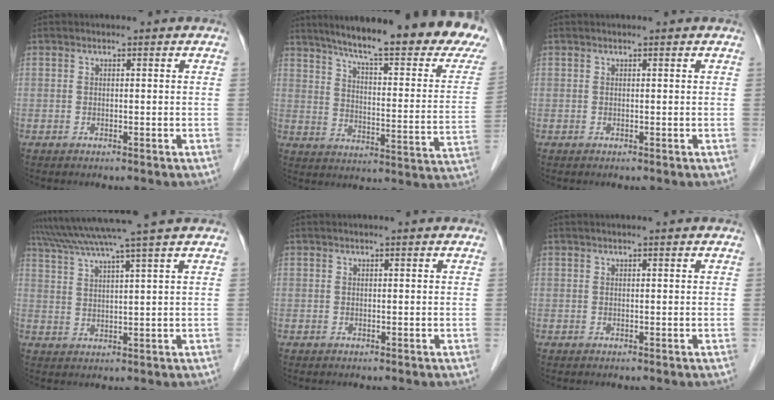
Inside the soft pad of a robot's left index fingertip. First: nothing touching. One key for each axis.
{"total": 26.5, "fx": 21.5, "fy": 2.2, "fz": 15.3, "tx": -0.225, "ty": -0.056, "tz": 0.275}
{"total": 0.7, "fx": 0.6, "fy": -0.1, "fz": 0.3, "tx": -0.004, "ty": 0.006, "tz": 0.007}
{"total": 11.0, "fx": 9.2, "fy": -2.3, "fz": 5.8, "tx": -0.103, "ty": 0.007, "tz": 0.140}
{"total": 1.4, "fx": 1.2, "fy": -0.1, "fz": 0.7, "tx": -0.009, "ty": 0.012, "tz": 0.016}
{"total": 2.2, "fx": 1.9, "fy": -0.1, "fz": 1.2, "tx": -0.013, "ty": 0.018, "tz": 0.023}